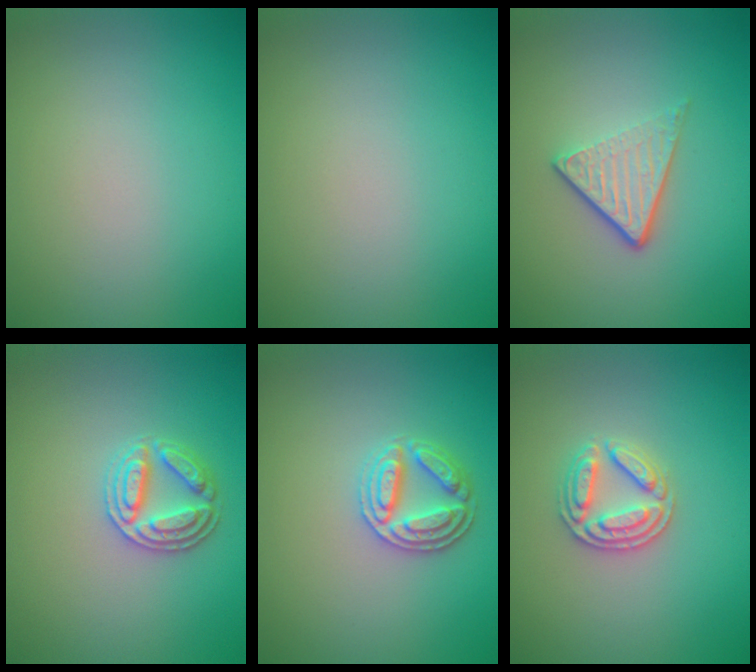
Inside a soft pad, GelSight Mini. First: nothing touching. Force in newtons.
{"total": 0.0}
{"total": 3.6, "press": 2.5, "slide": 2.7}
{"total": 2.9, "press": 2.9, "slide": 0.5}
{"total": 3.0, "press": 2.9, "slide": 0.8}
{"total": 2.9, "press": 2.7, "slide": 0.9}